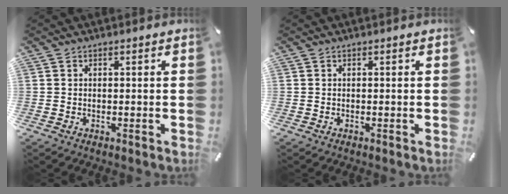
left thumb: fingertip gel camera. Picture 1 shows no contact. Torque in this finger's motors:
{"motor_torque": [0.00, 0.00, 0.00, 0.00, 0.00]}